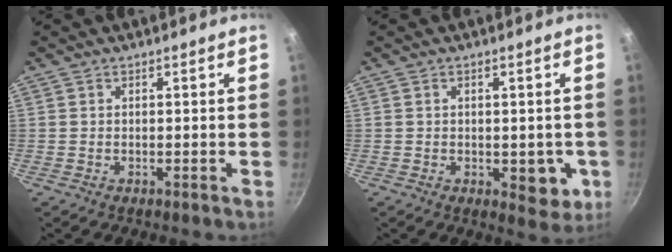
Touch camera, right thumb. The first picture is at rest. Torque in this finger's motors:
{"motor_torque": [-0.12, 0.05, 0.08, 0.25, 0.15]}